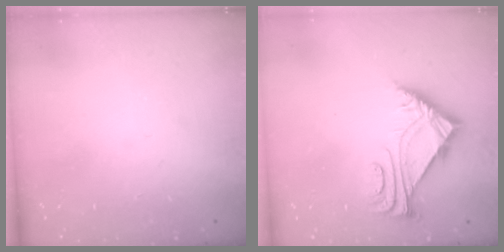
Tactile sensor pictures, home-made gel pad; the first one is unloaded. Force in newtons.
{"total": 6.3, "press": 6.3, "slide": 0.3}